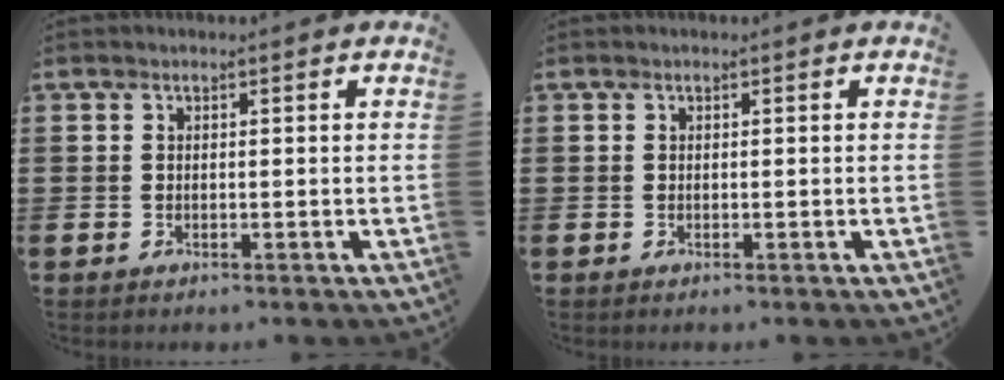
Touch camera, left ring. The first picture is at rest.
{"total": 0.0}